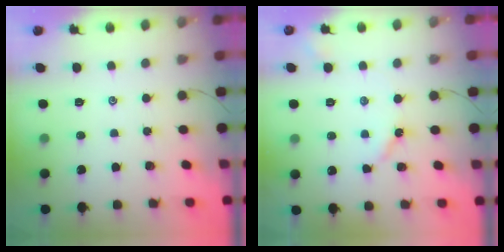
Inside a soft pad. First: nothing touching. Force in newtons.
{"total": 3.3, "press": 3.3, "slide": 0.3}